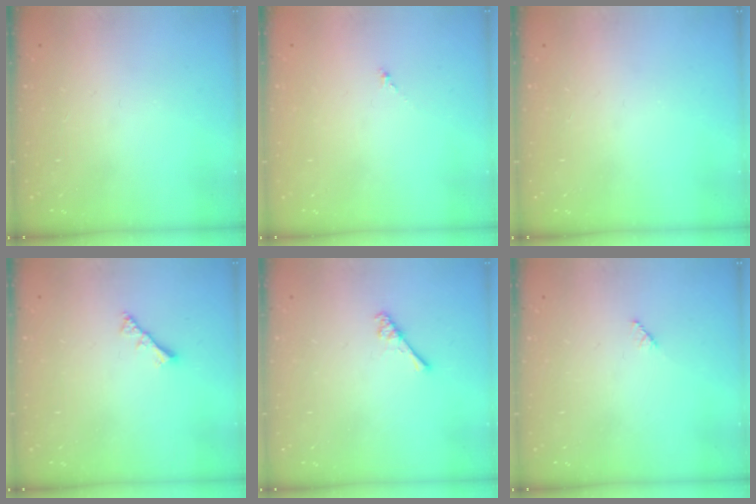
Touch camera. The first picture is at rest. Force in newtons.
{"total": 0.0}
{"total": 0.0}
{"total": 2.8, "press": 2.8, "slide": 0.6}
{"total": 3.2, "press": 3.1, "slide": 0.5}
{"total": 1.9, "press": 1.9, "slide": 0.3}